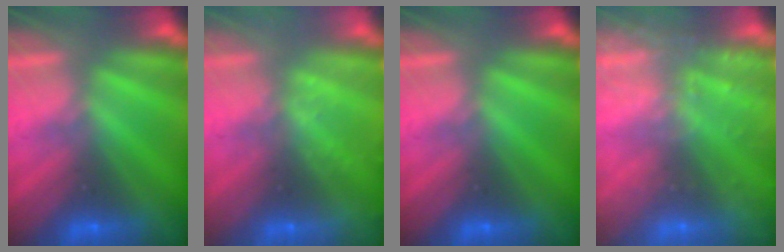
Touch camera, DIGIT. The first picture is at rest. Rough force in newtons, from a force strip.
{"total": 2.4}
{"total": 0.0}
{"total": 13.7}